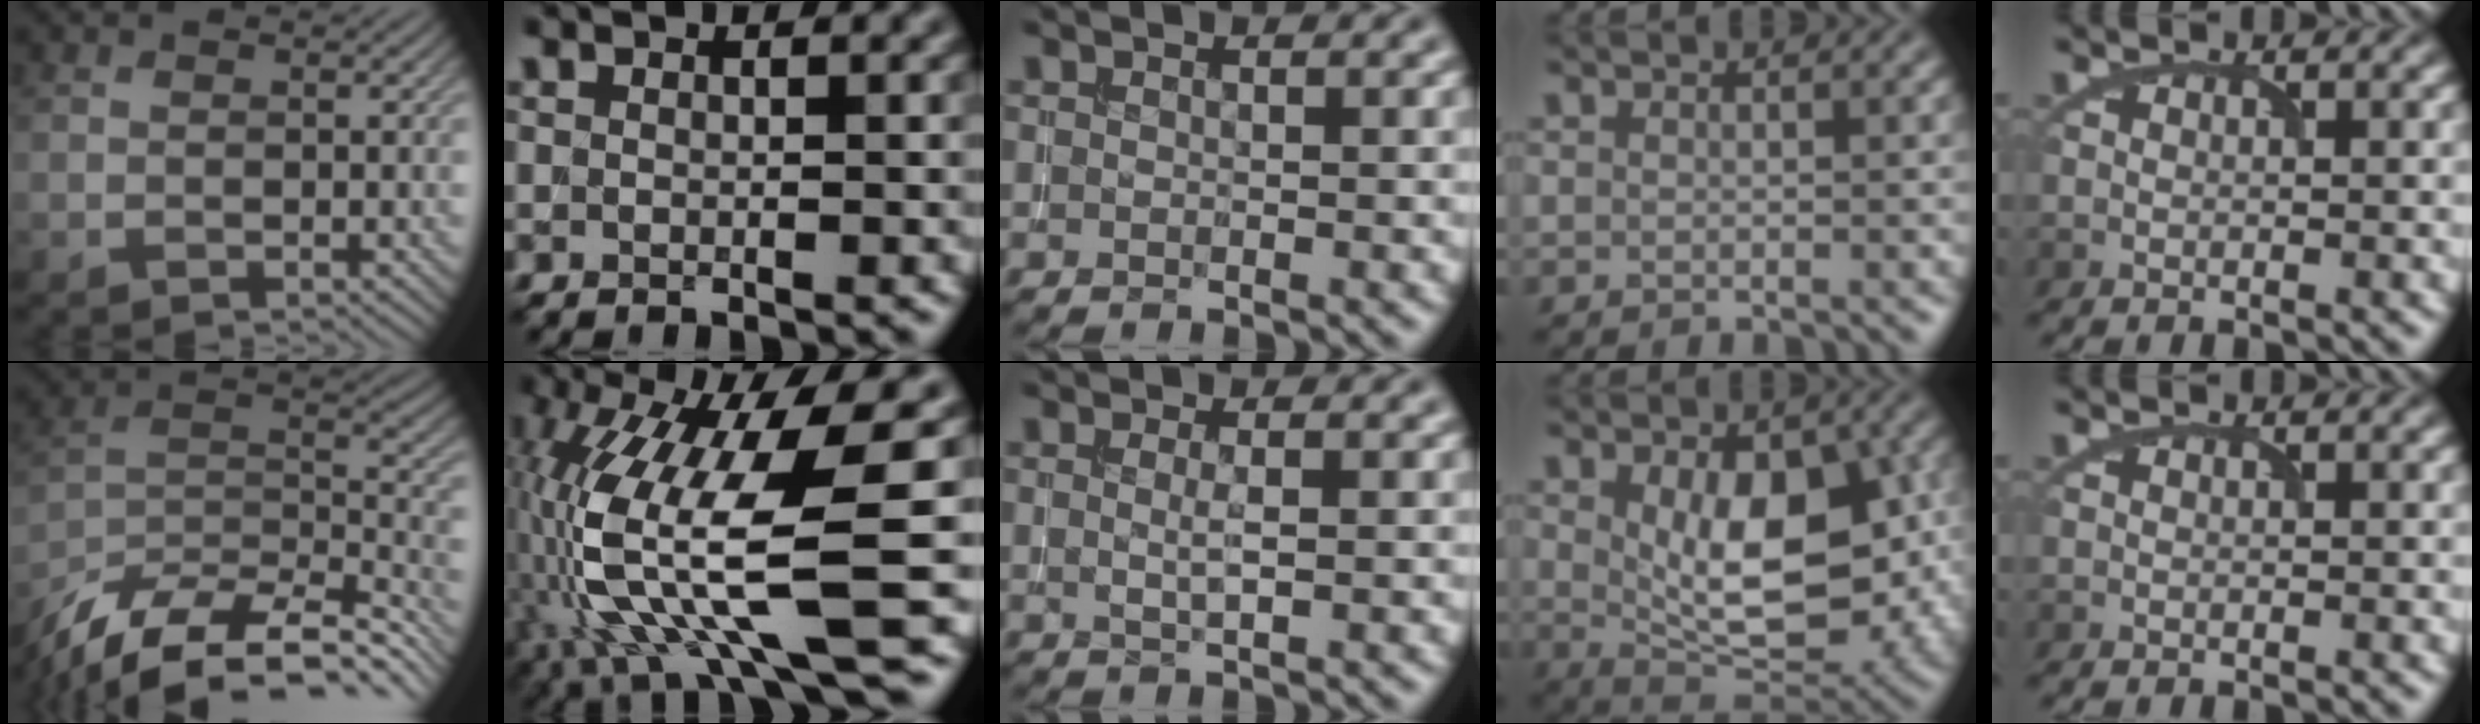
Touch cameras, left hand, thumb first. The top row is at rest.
{"thumb": {"total": 15.7, "force": [-12.7, 5.1, 7.7], "torque": [-0.175, -0.008, -0.200]}, "index": {"total": 13.5, "force": [-1.1, 3.3, 13.0], "torque": [-0.264, -0.013, -0.009]}, "middle": {"total": 1.3, "force": [0.2, 0.3, 1.3], "torque": [-0.023, -0.001, 0.000]}, "ring": {"total": 10.3, "force": [0.6, 5.6, 8.6], "torque": [-0.141, -0.017, 0.025]}}